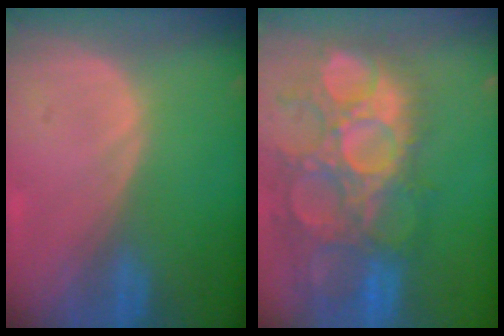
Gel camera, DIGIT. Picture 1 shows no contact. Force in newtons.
{"total": 14.7, "press": 12.7, "slide": 7.6}